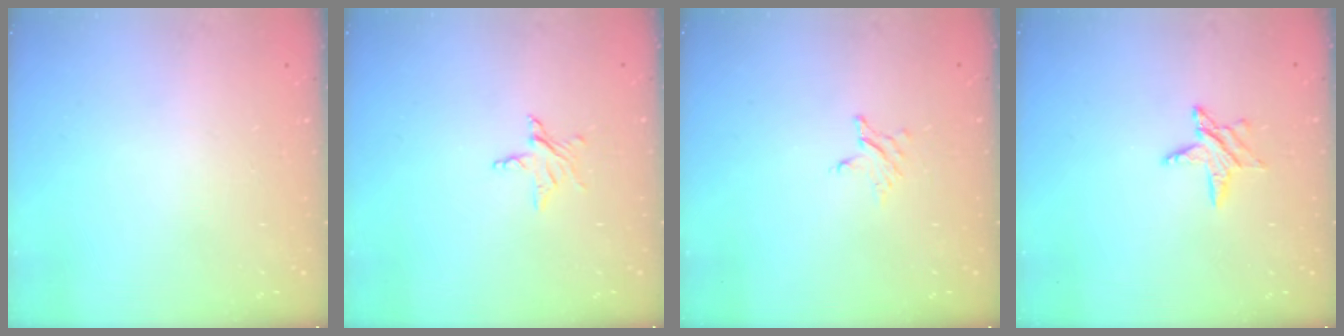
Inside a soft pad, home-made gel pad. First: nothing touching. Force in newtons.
{"total": 4.8, "press": 4.8, "slide": 0.4}
{"total": 2.7, "press": 2.7, "slide": 0.3}
{"total": 6.1, "press": 6.1, "slide": 0.5}